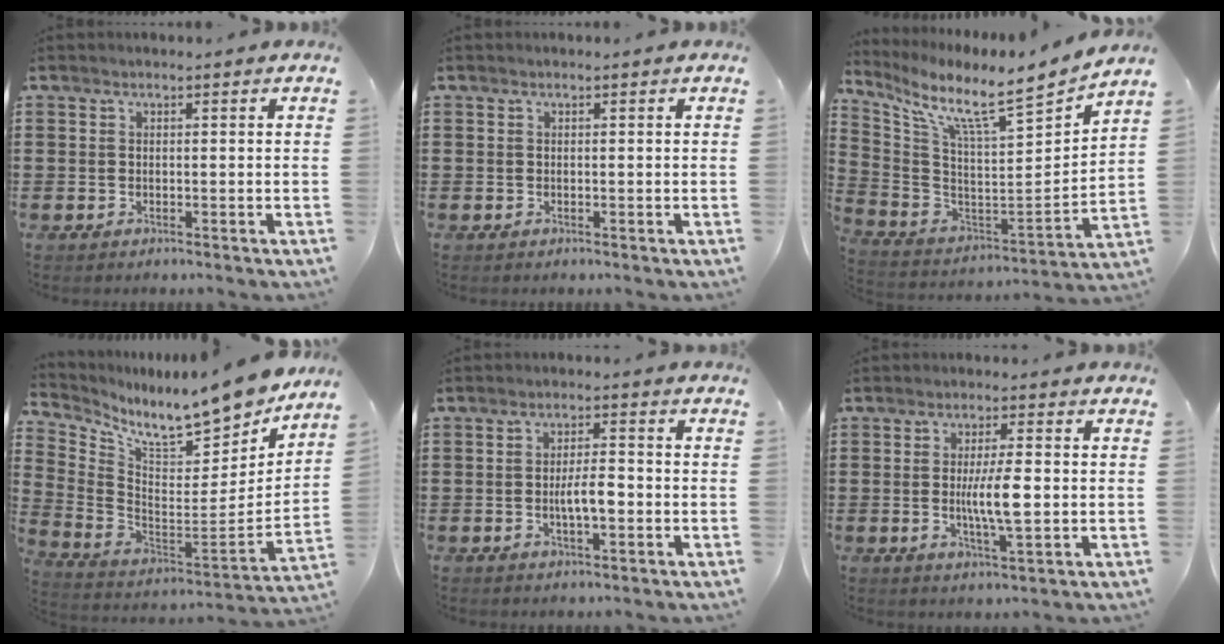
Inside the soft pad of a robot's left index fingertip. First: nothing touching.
{"total": 0.0}
{"total": 8.3, "force": [6.9, 0.3, 4.6], "torque": [-0.117, -0.071, 0.105]}
{"total": 10.6, "force": [9.4, 1.0, 5.0], "torque": [-0.106, -0.091, 0.152]}
{"total": 4.5, "force": [-1.0, 1.5, 4.1], "torque": [-0.081, 0.004, -0.021]}
{"total": 6.3, "force": [-0.3, 1.1, 6.2], "torque": [-0.107, -0.006, -0.012]}